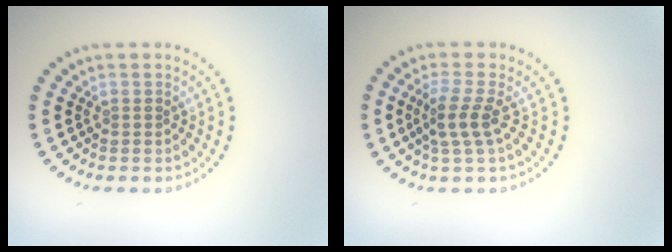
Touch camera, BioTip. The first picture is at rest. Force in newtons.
{"total": 2.4, "press": 2.1, "slide": 1.3}